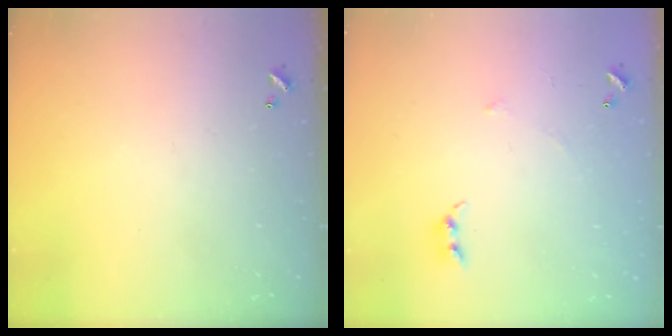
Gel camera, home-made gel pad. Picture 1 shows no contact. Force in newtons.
{"total": 4.8, "press": 4.7, "slide": 0.8}